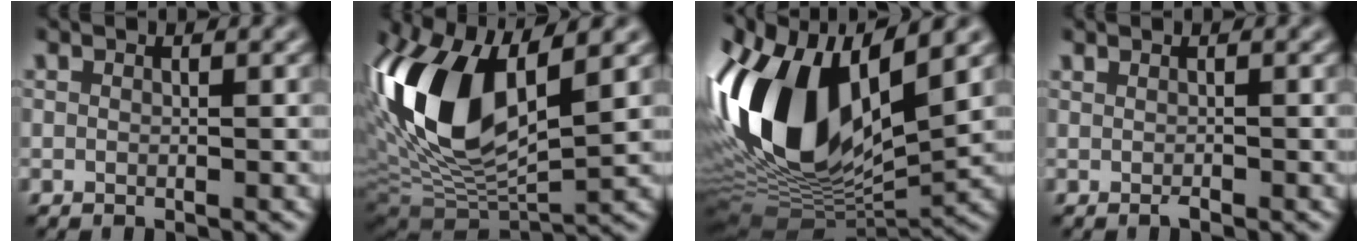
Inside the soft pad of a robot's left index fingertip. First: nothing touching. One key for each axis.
{"total": 14.3, "fx": 2.5, "fy": 6.4, "fz": 12.6, "tx": -0.263, "ty": 0.008, "tz": 0.041}
{"total": 15.9, "fx": 1.9, "fy": 8.1, "fz": 13.6, "tx": -0.292, "ty": 0.005, "tz": 0.035}
{"total": 0.5, "fx": -0.5, "fy": -0.1, "fz": 0.2, "tx": -0.004, "ty": 0.001, "tz": -0.005}